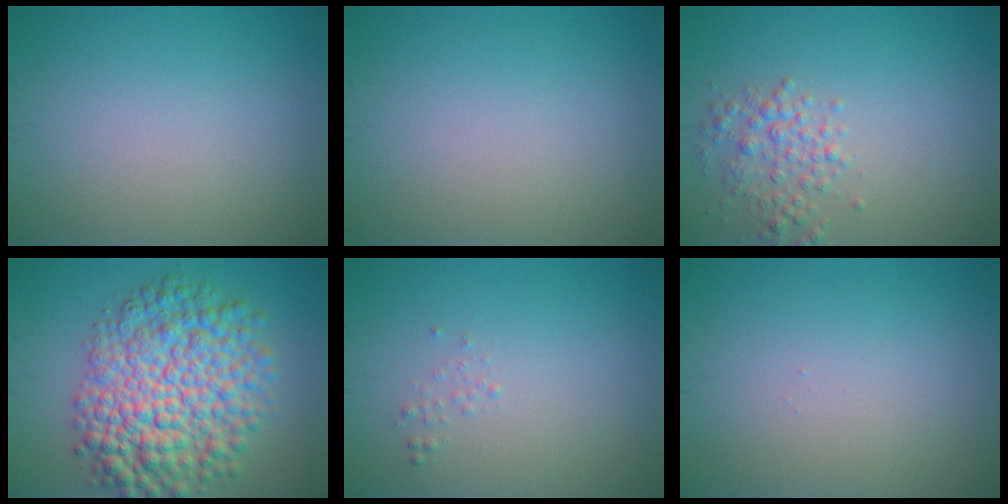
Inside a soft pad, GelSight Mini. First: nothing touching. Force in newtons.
{"total": 0.0}
{"total": 2.5, "press": 2.5, "slide": 0.1}
{"total": 10.5, "press": 10.5, "slide": 0.2}
{"total": 0.6, "press": 0.6, "slide": 0.1}
{"total": 0.0}